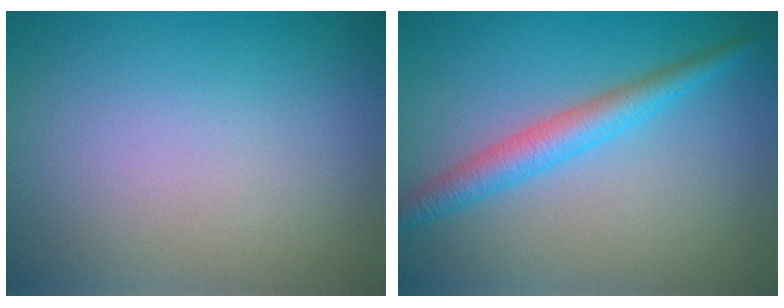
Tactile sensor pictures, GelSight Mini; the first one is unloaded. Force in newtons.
{"total": 3.2, "press": 3.2, "slide": 0.2}